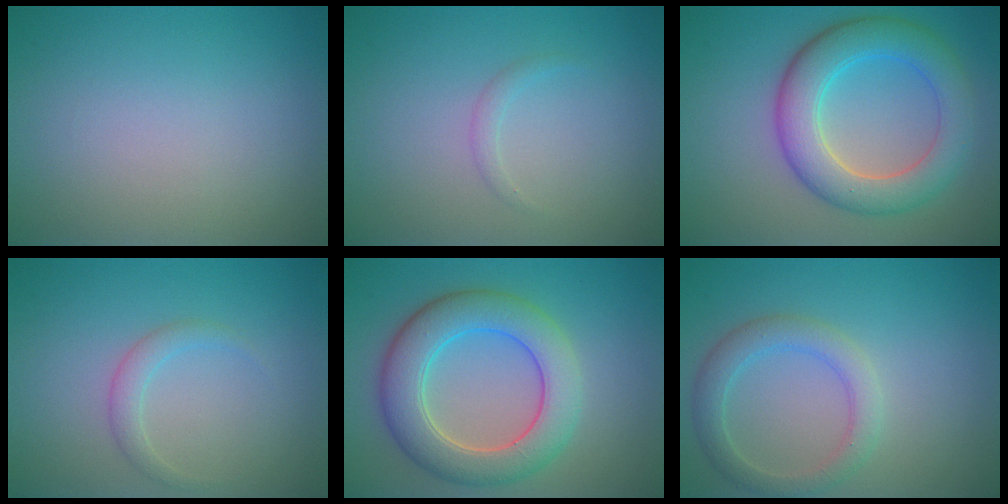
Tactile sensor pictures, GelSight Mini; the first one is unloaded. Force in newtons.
{"total": 0.8, "press": 0.8, "slide": 0.1}
{"total": 6.7, "press": 6.7, "slide": 0.5}
{"total": 1.5, "press": 1.5, "slide": 0.0}
{"total": 8.3, "press": 8.3, "slide": 0.1}
{"total": 3.1, "press": 3.1, "slide": 0.1}